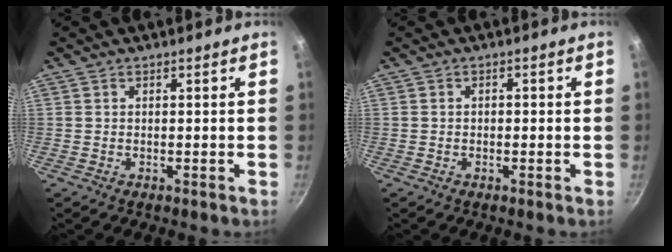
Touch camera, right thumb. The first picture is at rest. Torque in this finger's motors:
{"motor_torque": [-0.03, -0.24, -0.30, 0.21, -0.01]}